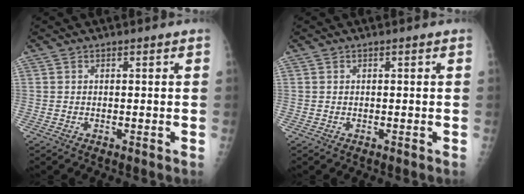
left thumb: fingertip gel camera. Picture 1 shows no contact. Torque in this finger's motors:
{"motor_torque": [0.01, 0.00, 0.00, 0.00, 0.02]}